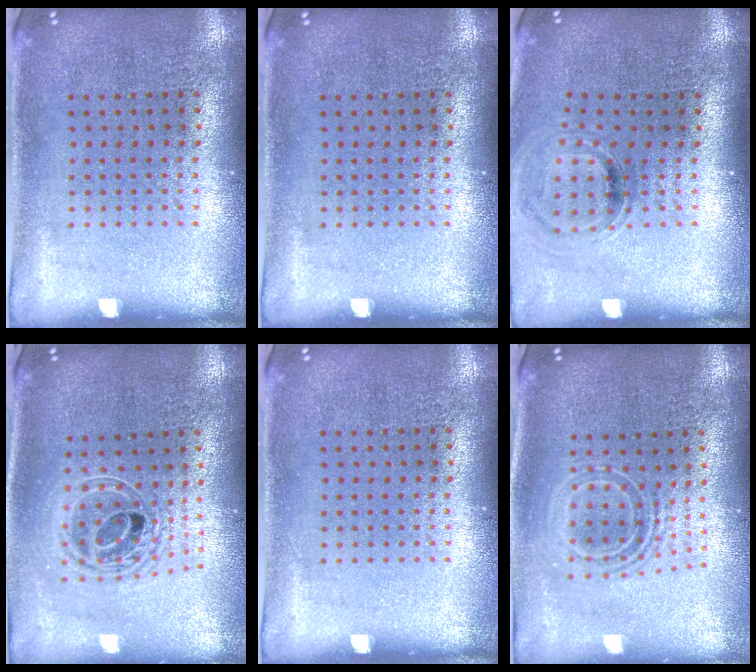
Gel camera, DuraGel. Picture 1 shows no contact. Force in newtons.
{"total": 0.0}
{"total": 0.9, "press": 0.8, "slide": 0.3}
{"total": 2.0, "press": 1.5, "slide": 1.3}
{"total": 0.0}
{"total": 1.7, "press": 1.4, "slide": 1.1}